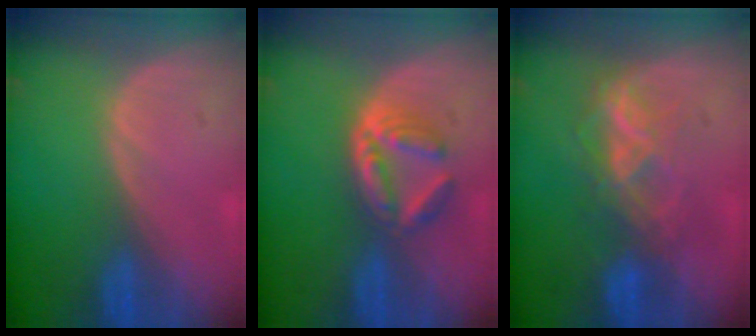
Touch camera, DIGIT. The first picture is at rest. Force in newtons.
{"total": 6.3, "press": 5.4, "slide": 3.2}
{"total": 5.9, "press": 5.9, "slide": 0.8}